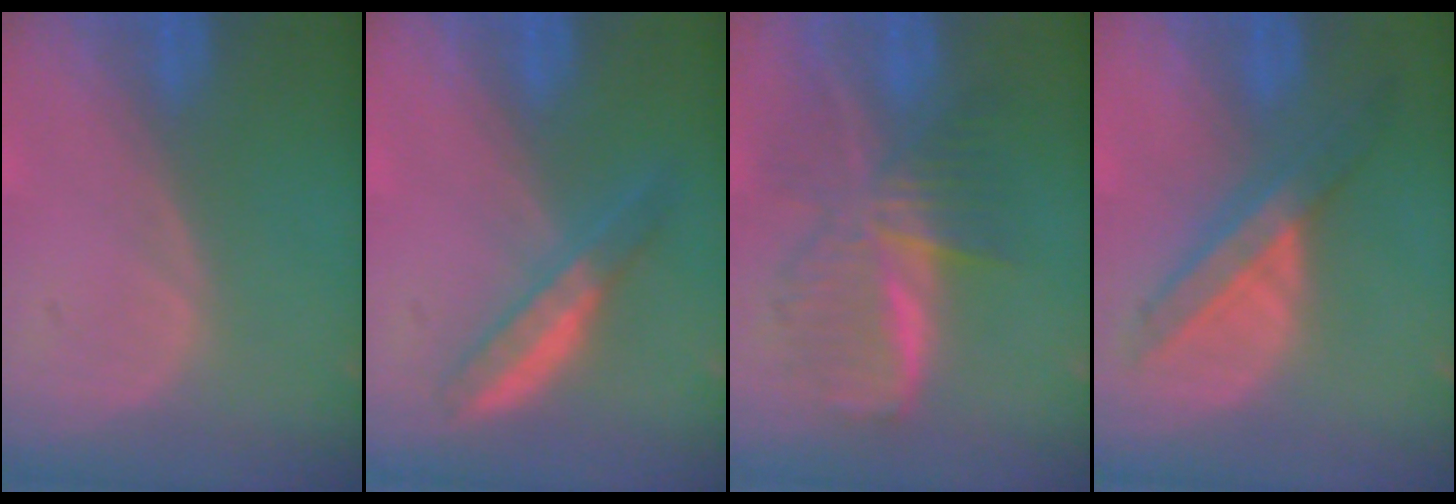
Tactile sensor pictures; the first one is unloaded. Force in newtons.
{"total": 5.3, "press": 4.7, "slide": 2.4}
{"total": 9.3, "press": 9.3, "slide": 0.7}
{"total": 6.9, "press": 6.4, "slide": 2.5}